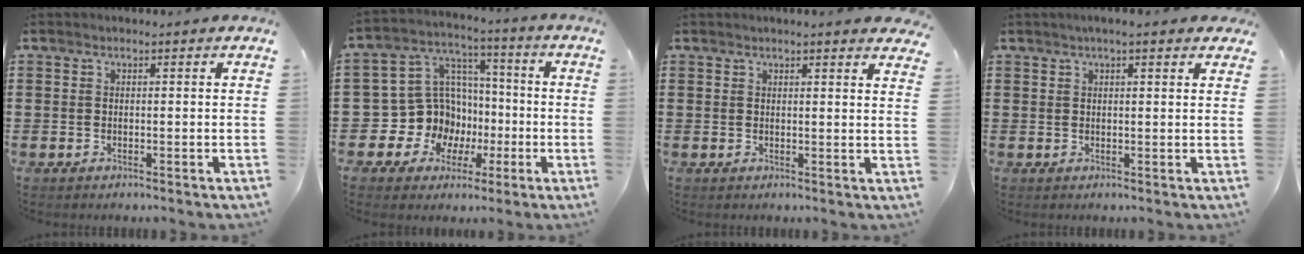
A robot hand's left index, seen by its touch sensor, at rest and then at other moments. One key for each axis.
{"total": 11.1, "fx": -1.9, "fy": 10.7, "fz": 2.3, "tx": -0.091, "ty": -0.005, "tz": -0.023}
{"total": 1.9, "fx": 1.8, "fy": -0.1, "fz": 0.7, "tx": -0.010, "ty": -0.003, "tz": 0.031}
{"total": 2.4, "fx": 1.8, "fy": 0.1, "fz": 1.6, "tx": -0.034, "ty": 0.005, "tz": 0.032}